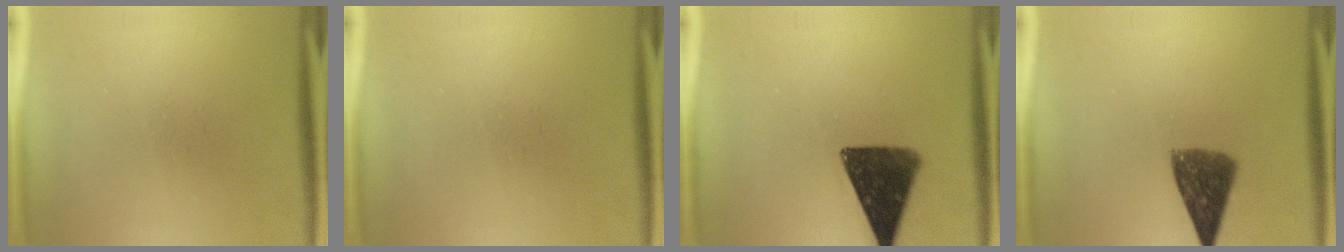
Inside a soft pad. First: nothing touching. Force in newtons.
{"total": 0.0}
{"total": 12.8}
{"total": 8.1}